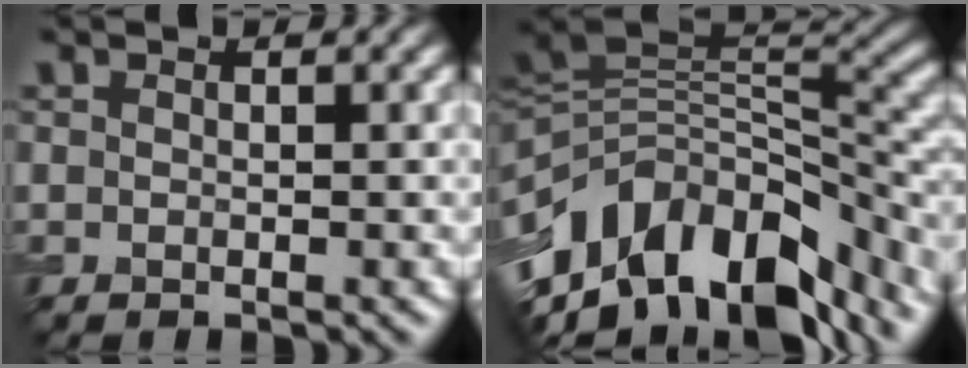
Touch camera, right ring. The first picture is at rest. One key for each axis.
{"total": 13.3, "fx": -6.8, "fy": 7.2, "fz": 9.0, "tx": -0.168, "ty": 0.016, "tz": -0.116}